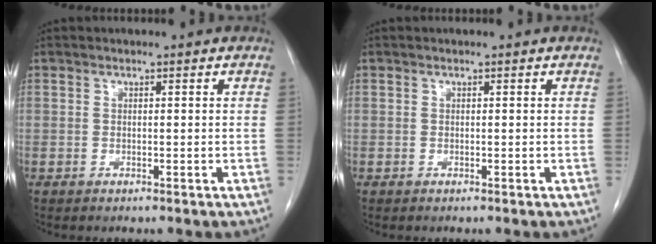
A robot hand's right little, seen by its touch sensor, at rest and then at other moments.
{"total": 0.0}